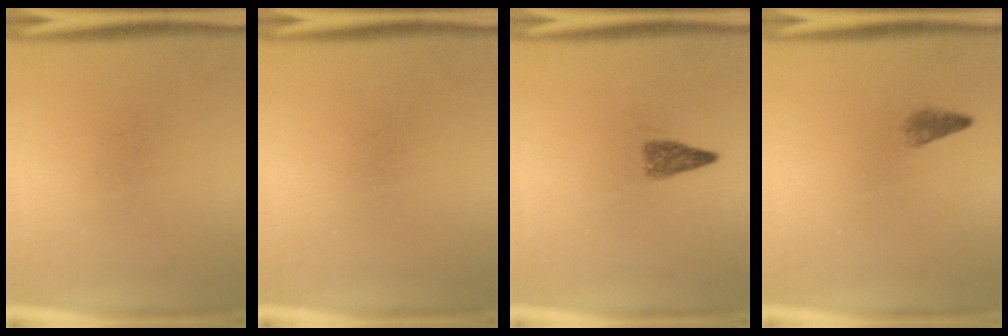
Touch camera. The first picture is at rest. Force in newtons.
{"total": 0.0}
{"total": 2.3}
{"total": 1.2}